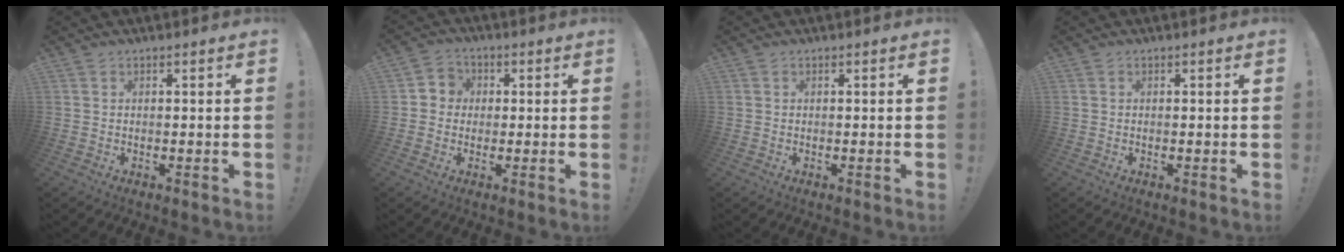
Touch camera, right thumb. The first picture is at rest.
{"total": 4.7, "force": [-0.5, 4.5, 1.2], "torque": [-0.022, 0.014, -0.009]}
{"total": 0.0}
{"total": 0.0}